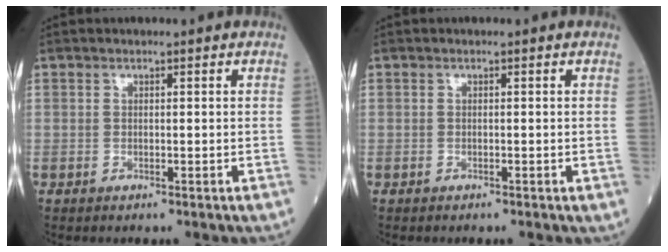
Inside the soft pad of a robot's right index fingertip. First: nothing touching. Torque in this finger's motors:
{"motor_torque": [-0.02, -0.22, 0.02, -0.01]}